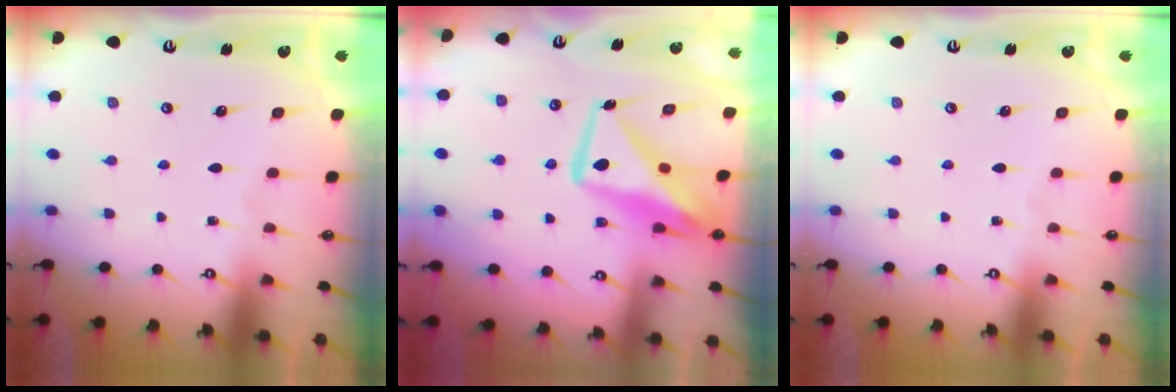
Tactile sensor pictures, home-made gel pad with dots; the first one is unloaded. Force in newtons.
{"total": 13.1, "press": 13.1, "slide": 1.2}
{"total": 0.0}